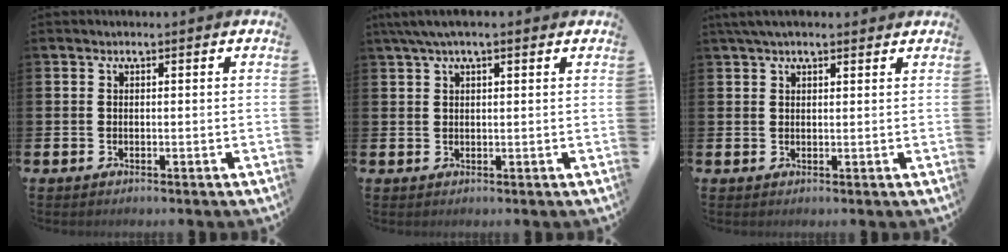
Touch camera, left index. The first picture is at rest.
{"total": 3.1, "force": [2.2, 0.7, 2.1], "torque": [-0.038, 0.002, 0.038]}
{"total": 2.8, "force": [2.2, 0.8, 1.5], "torque": [-0.028, 0.002, 0.040]}